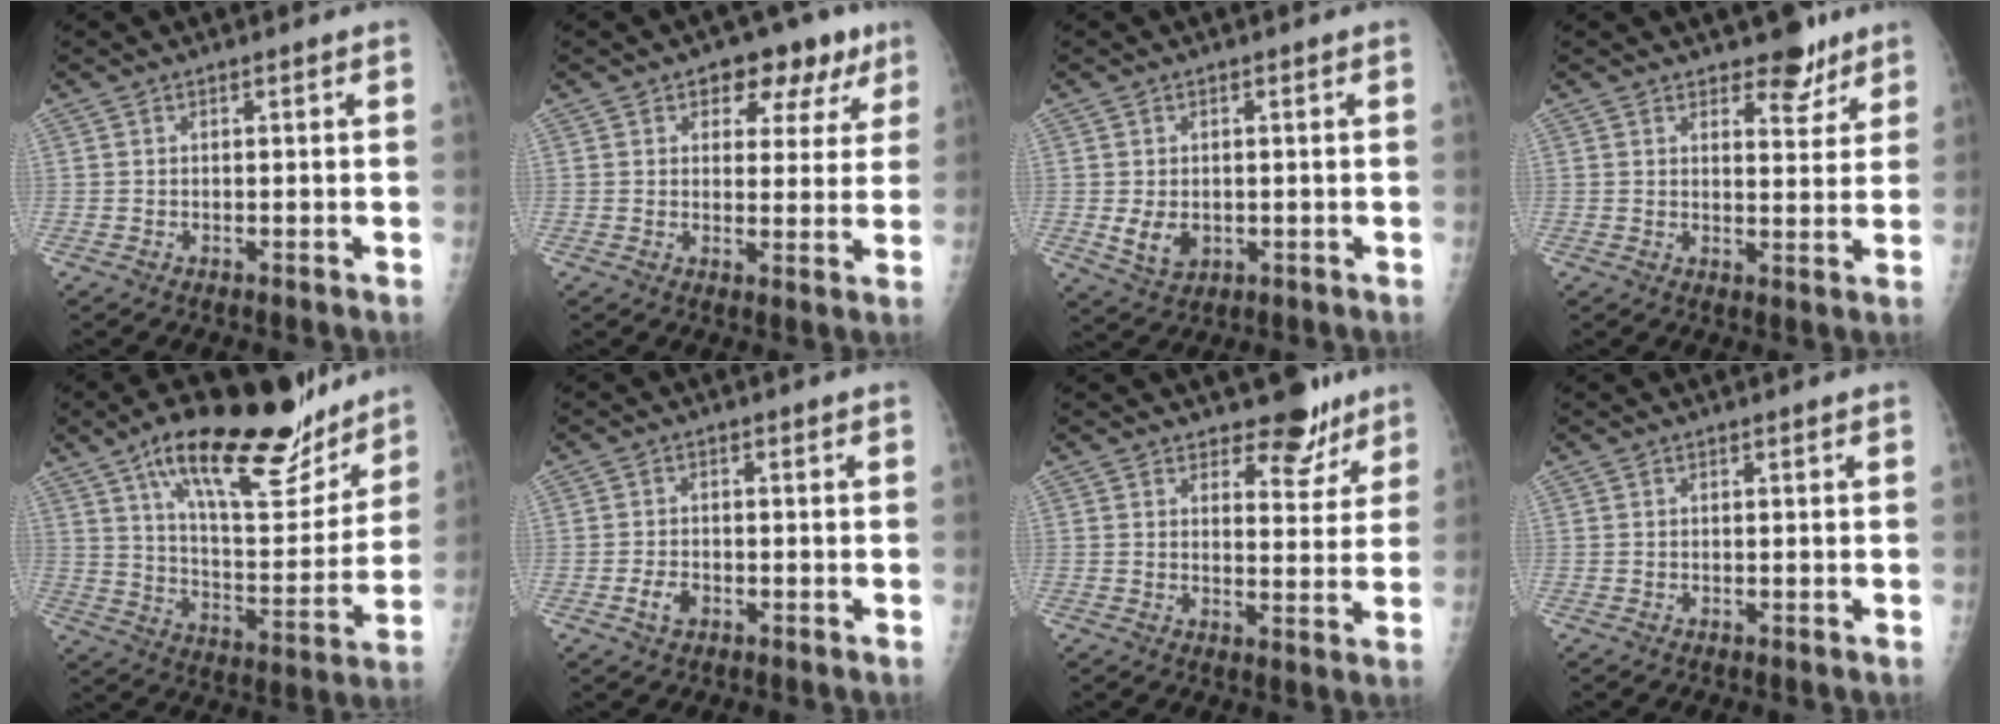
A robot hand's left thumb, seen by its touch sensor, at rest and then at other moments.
{"total": 9.6, "force": [5.2, 6.1, 5.3], "torque": [-0.011, -0.013, 0.061]}
{"total": 4.7, "force": [-0.4, 3.6, 3.1], "torque": [-0.041, -0.008, 0.004]}
{"total": 5.7, "force": [4.4, 2.7, 2.5], "torque": [-0.005, -0.030, 0.062]}
{"total": 25.1, "force": [17.0, 8.9, 16.1], "torque": [-0.207, -0.065, 0.271]}
{"total": 2.9, "force": [-1.3, 1.9, 1.7], "torque": [-0.029, 0.006, -0.022]}
{"total": 6.9, "force": [5.4, 3.4, 2.5], "torque": [0.001, -0.038, 0.072]}
{"total": 0.0}